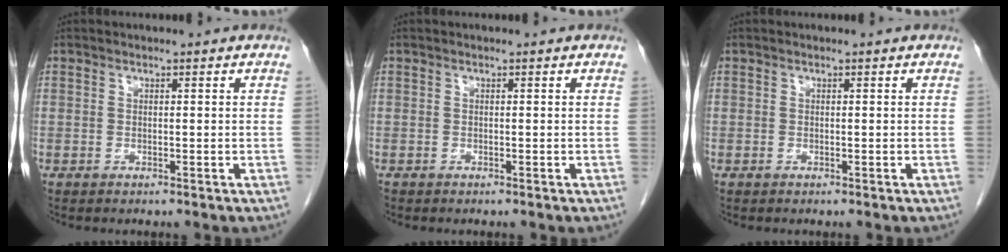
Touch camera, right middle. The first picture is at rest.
{"total": 0.0}
{"total": 0.0}